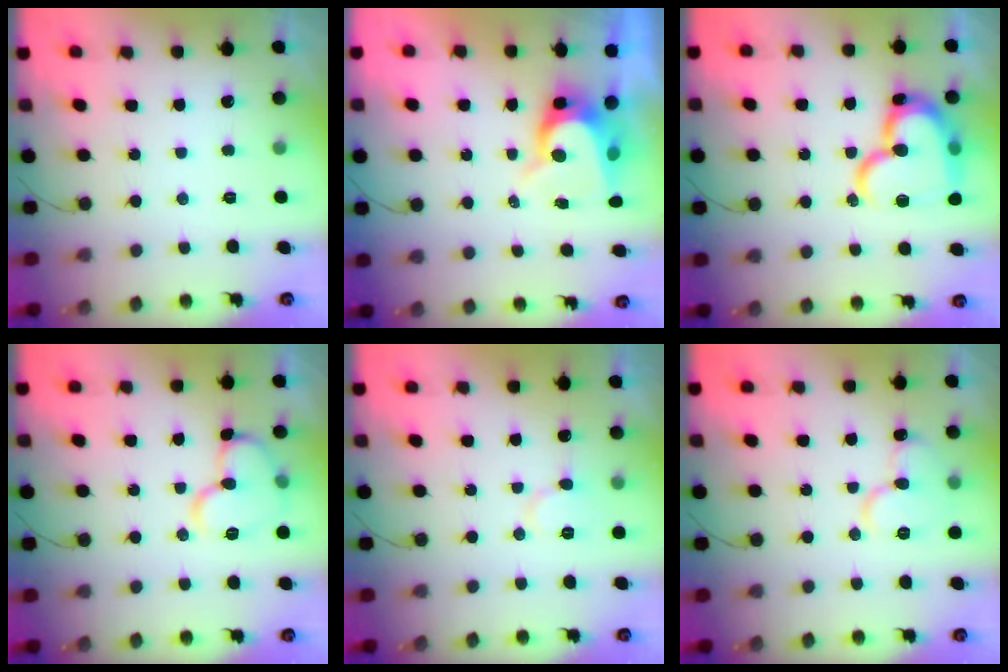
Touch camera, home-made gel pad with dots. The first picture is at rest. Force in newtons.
{"total": 8.2, "press": 8.2, "slide": 0.5}
{"total": 22.7, "press": 22.6, "slide": 2.0}
{"total": 11.3, "press": 11.3, "slide": 0.6}
{"total": 6.8, "press": 6.8, "slide": 0.8}
{"total": 10.7, "press": 10.6, "slide": 1.5}